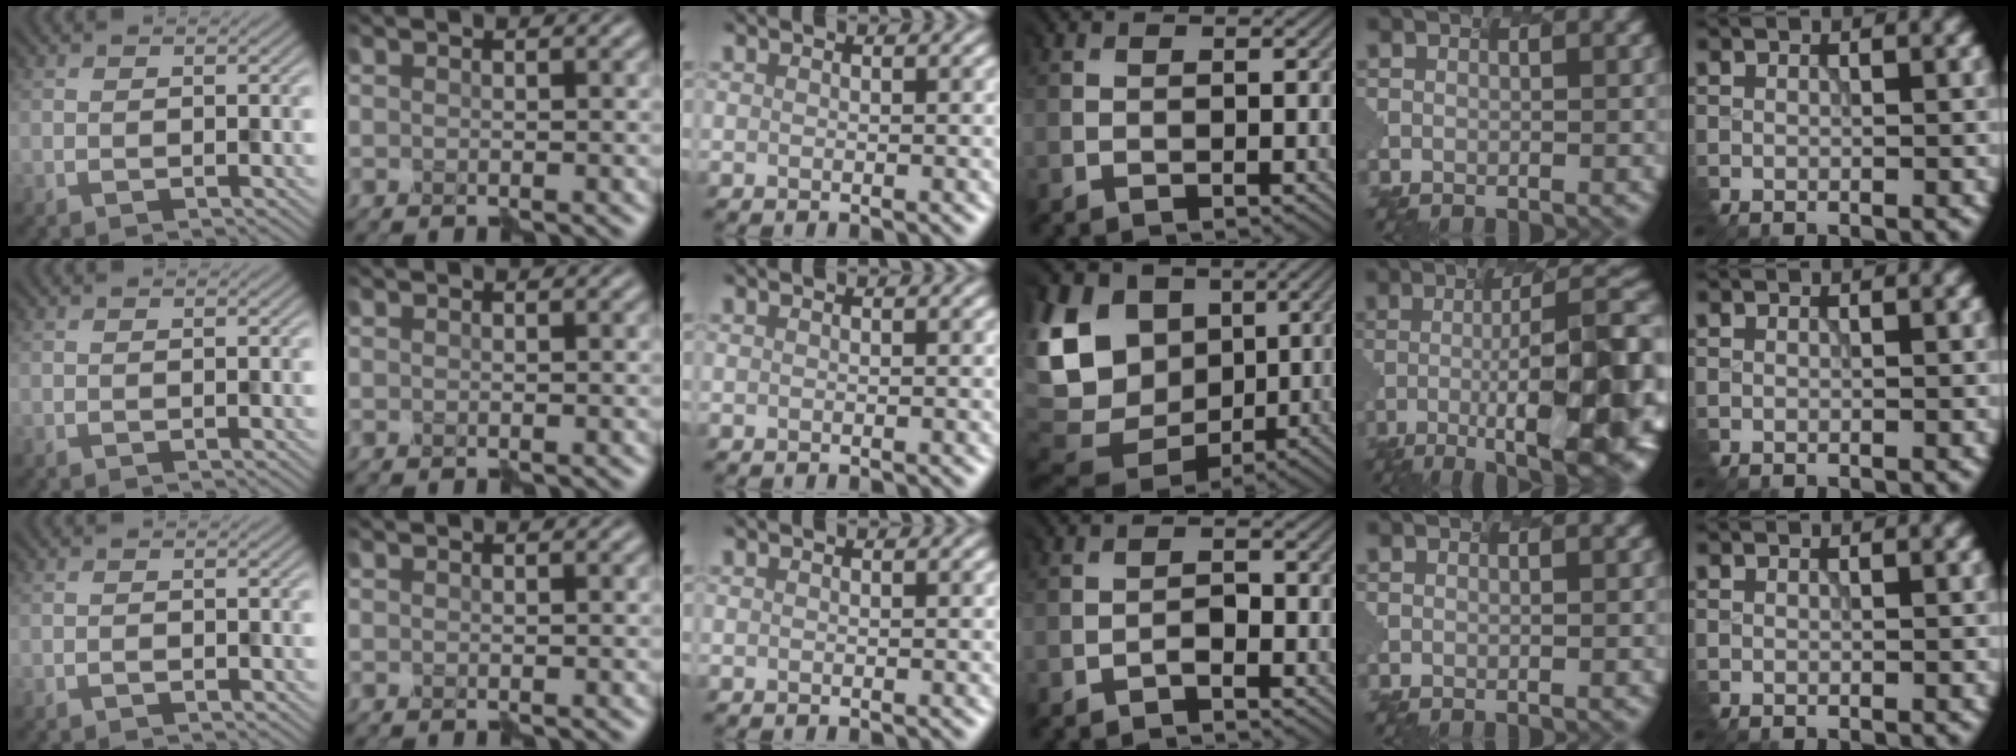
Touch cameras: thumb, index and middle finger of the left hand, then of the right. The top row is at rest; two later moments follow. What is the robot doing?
{"motion": "disassemble", "object": "velcro strap"}